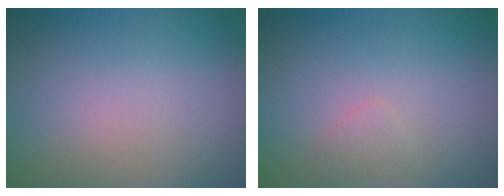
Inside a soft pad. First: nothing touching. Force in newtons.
{"total": 0.8, "press": 0.8, "slide": 0.0}